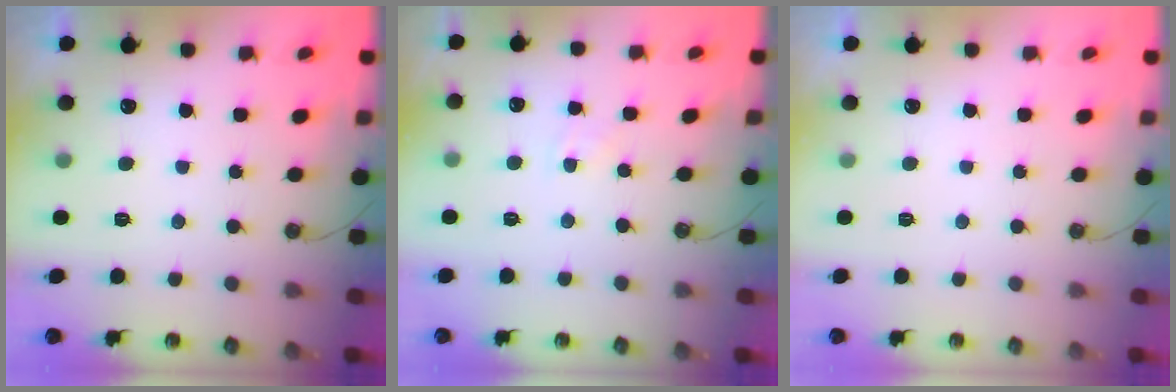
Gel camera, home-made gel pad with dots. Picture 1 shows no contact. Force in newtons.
{"total": 2.7, "press": 2.7, "slide": 0.4}
{"total": 0.0}